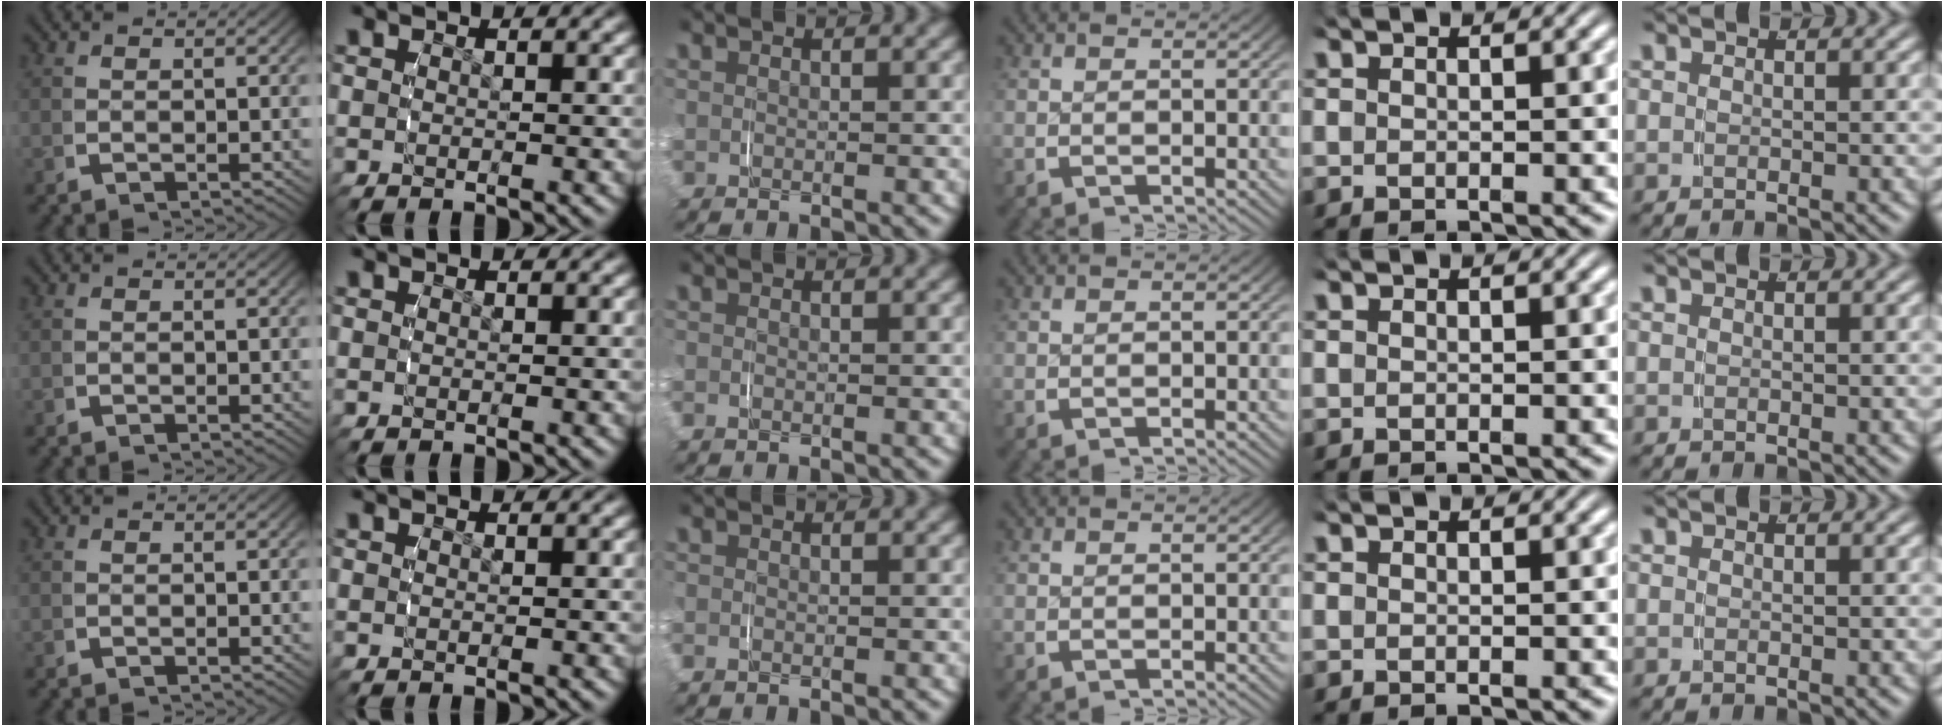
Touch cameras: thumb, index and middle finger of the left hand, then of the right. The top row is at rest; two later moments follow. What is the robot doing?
{"motion": "grasp_and_lifting", "object": "paper towel"}